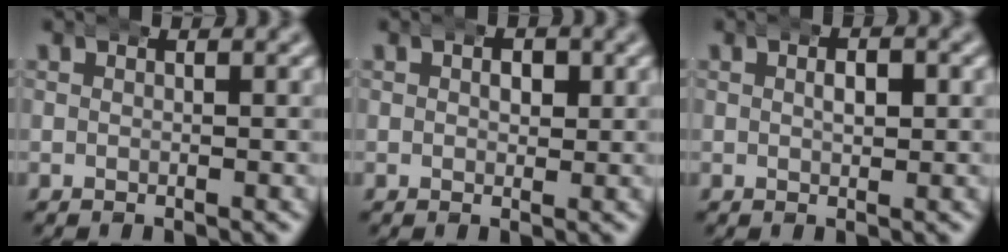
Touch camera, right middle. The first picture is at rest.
{"total": 1.8, "force": [0.5, 1.2, 1.2], "torque": [-0.016, -0.003, 0.008]}
{"total": 2.3, "force": [0.4, 1.2, 1.9], "torque": [-0.019, 0.006, 0.002]}